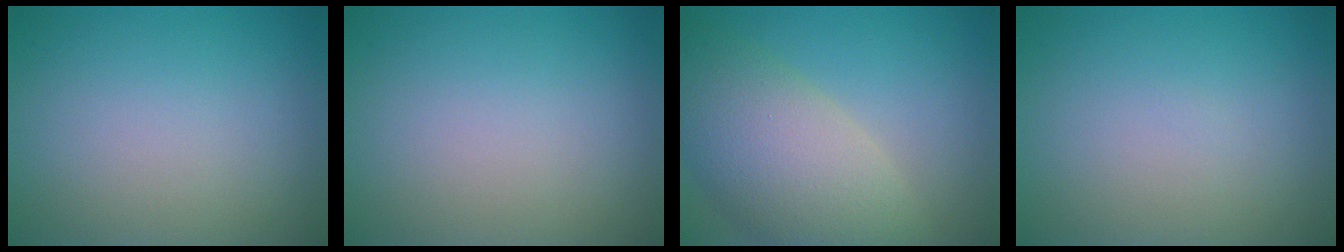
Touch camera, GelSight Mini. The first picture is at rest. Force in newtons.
{"total": 0.0}
{"total": 8.8, "press": 8.8, "slide": 0.6}
{"total": 0.0}